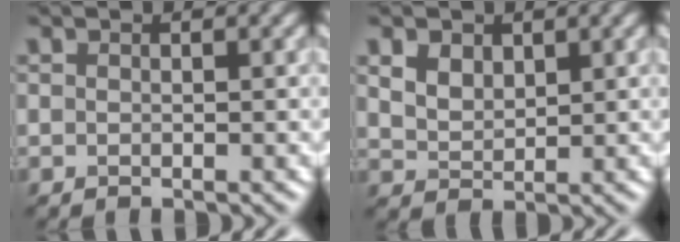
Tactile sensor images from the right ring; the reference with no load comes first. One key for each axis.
{"total": 2.9, "fx": 1.6, "fy": 1.9, "fz": 1.5, "tx": -0.033, "ty": 0.003, "tz": 0.025}